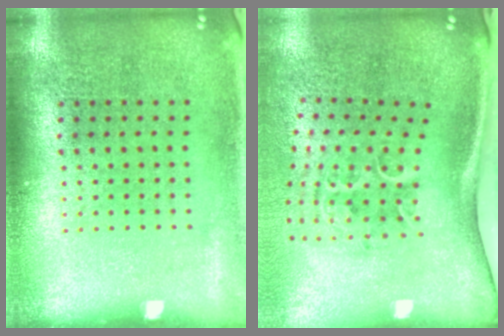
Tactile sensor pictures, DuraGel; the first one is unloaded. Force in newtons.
{"total": 2.3, "press": 1.3, "slide": 1.9}